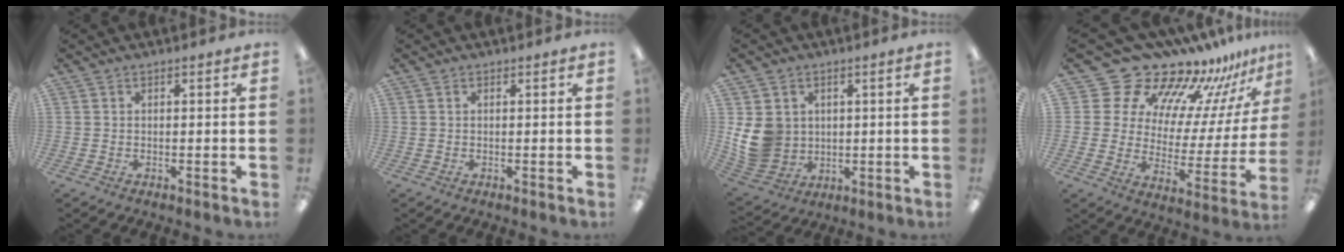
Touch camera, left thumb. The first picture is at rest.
{"total": 0.0}
{"total": 10.3, "force": [1.6, 9.4, 4.0], "torque": [-0.094, 0.002, 0.039]}
{"total": 19.6, "force": [16.3, 9.9, 4.6], "torque": [-0.073, -0.141, 0.294]}